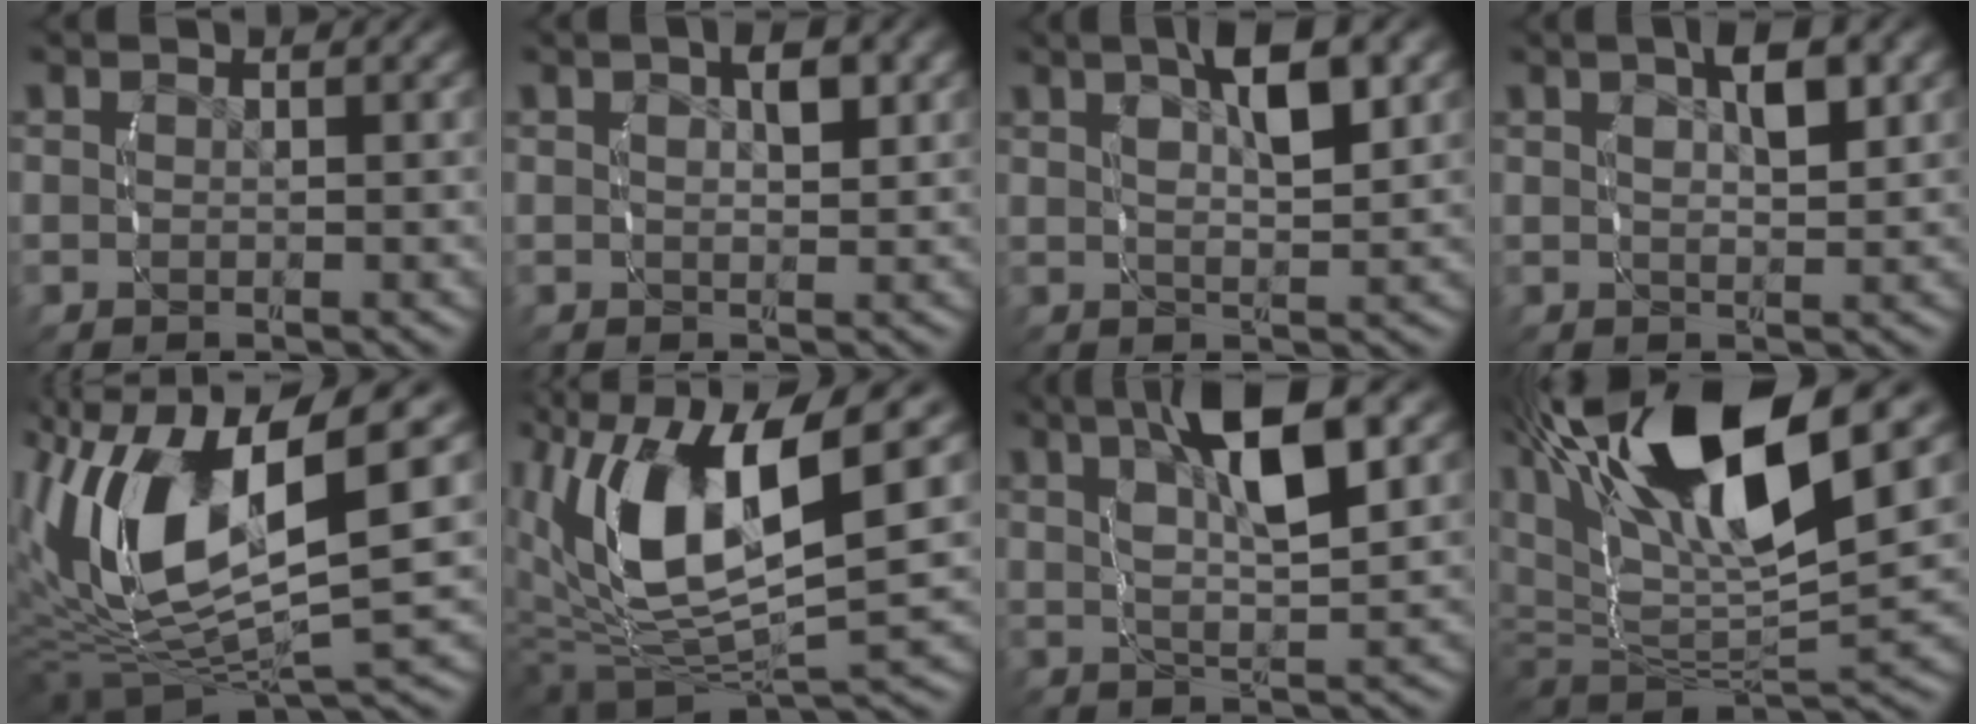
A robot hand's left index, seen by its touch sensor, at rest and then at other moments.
{"total": 1.1, "force": [0.1, 0.9, 0.7], "torque": [-0.010, 0.009, -0.006]}
{"total": 3.5, "force": [1.3, 1.4, 2.9], "torque": [-0.057, 0.011, 0.018]}
{"total": 2.1, "force": [0.7, 1.1, 1.7], "torque": [-0.030, 0.012, 0.006]}
{"total": 13.5, "force": [-1.2, 9.0, 10.0], "torque": [-0.237, -0.029, -0.009]}
{"total": 12.1, "force": [-0.7, 8.2, 8.8], "torque": [-0.212, -0.036, 0.007]}
{"total": 6.8, "force": [2.3, 2.6, 5.8], "torque": [-0.116, 0.022, 0.028]}
{"total": 14.6, "force": [3.5, 8.8, 11.1], "torque": [-0.230, 0.005, 0.049]}